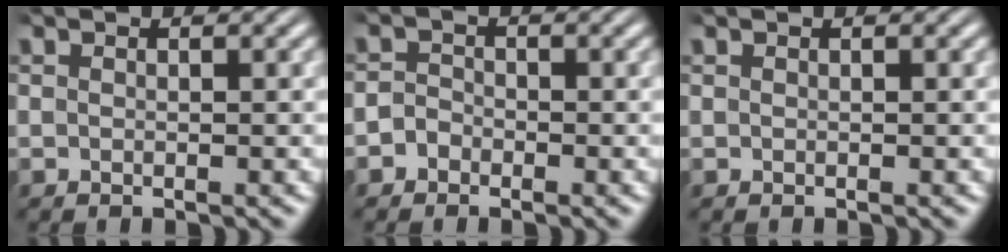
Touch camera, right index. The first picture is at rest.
{"total": 1.9, "force": [-1.3, 1.4, 0.0], "torque": [-0.002, -0.010, -0.025]}
{"total": 0.0}